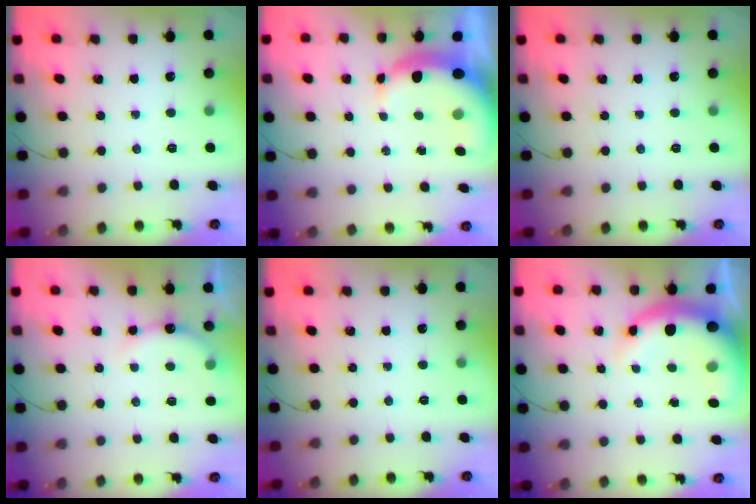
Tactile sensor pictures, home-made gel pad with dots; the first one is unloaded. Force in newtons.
{"total": 8.8, "press": 8.7, "slide": 1.6}
{"total": 0.0}
{"total": 6.3, "press": 6.1, "slide": 1.4}
{"total": 0.0}
{"total": 8.1, "press": 7.9, "slide": 1.7}